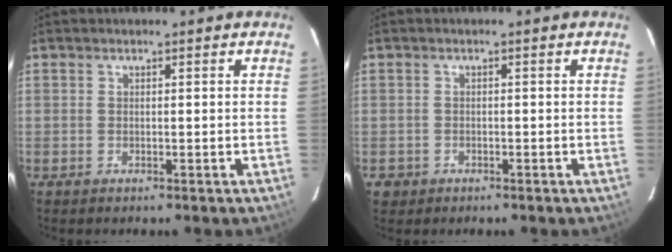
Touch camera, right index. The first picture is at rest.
{"total": 2.3, "force": [-0.8, 2.1, 0.4], "torque": [-0.014, 0.003, -0.008]}